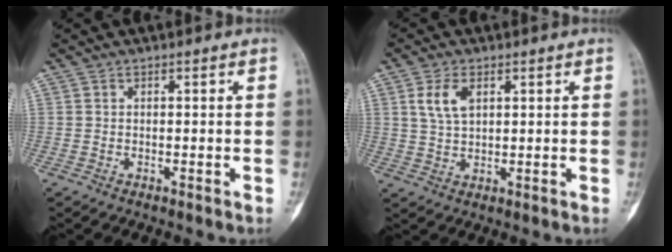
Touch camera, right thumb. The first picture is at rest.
{"total": 5.2, "force": [2.0, 3.0, 3.8], "torque": [-0.072, -0.005, 0.041]}